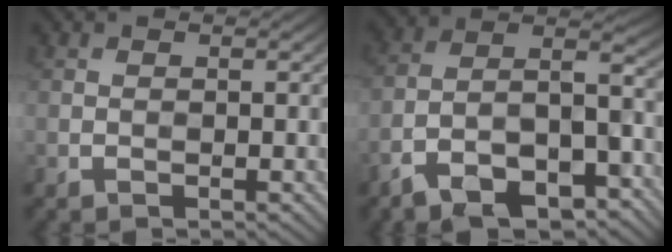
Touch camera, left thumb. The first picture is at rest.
{"total": 15.1, "force": [-9.2, 6.0, 10.3], "torque": [-0.184, -0.021, -0.157]}